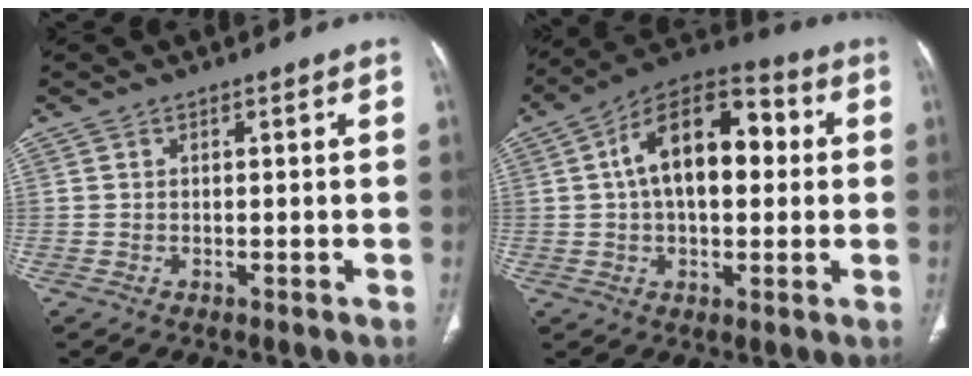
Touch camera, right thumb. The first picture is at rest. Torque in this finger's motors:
{"motor_torque": [1.09, 3.92, 0.98, -0.83, 0.17]}